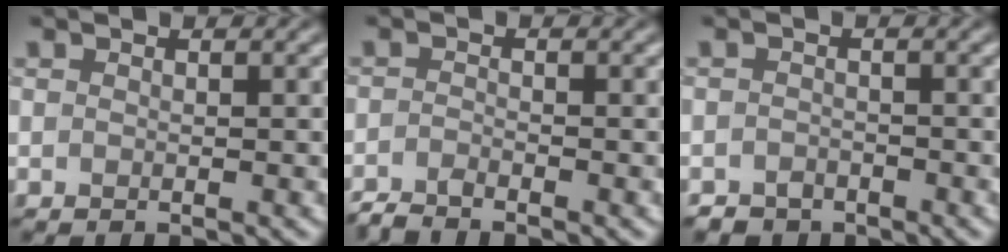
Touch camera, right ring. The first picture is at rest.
{"total": 1.6, "force": [-1.5, 0.0, 0.4], "torque": [-0.012, -0.002, -0.041]}
{"total": 2.3, "force": [-1.7, 1.5, 0.2], "torque": [0.011, 0.007, -0.031]}